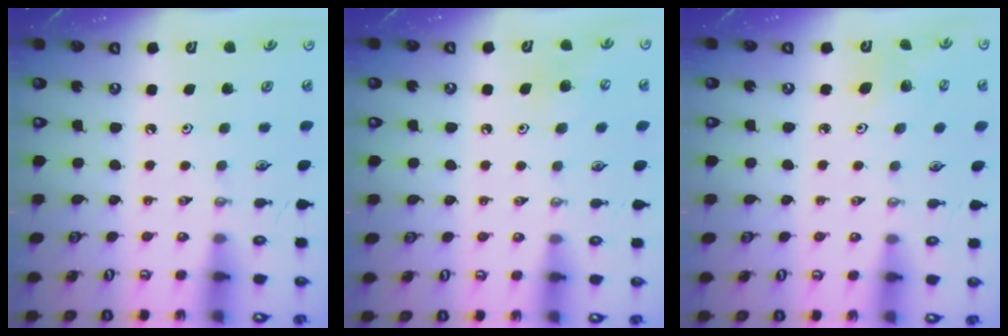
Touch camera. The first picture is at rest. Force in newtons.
{"total": 7.5, "press": 7.5, "slide": 0.9}
{"total": 5.6, "press": 5.5, "slide": 0.8}